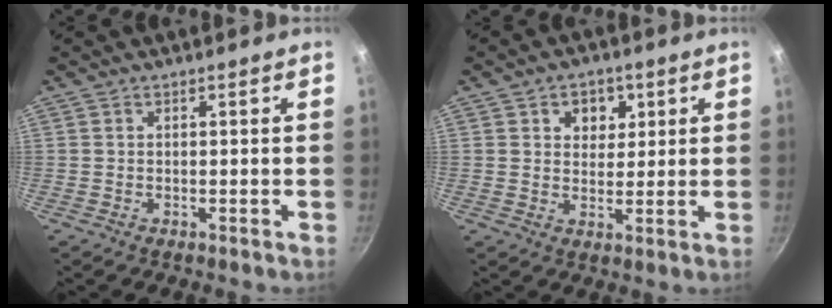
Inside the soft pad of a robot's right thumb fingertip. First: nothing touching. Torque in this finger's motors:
{"motor_torque": [-0.08, 1.52, -0.20, 0.20, 0.14]}